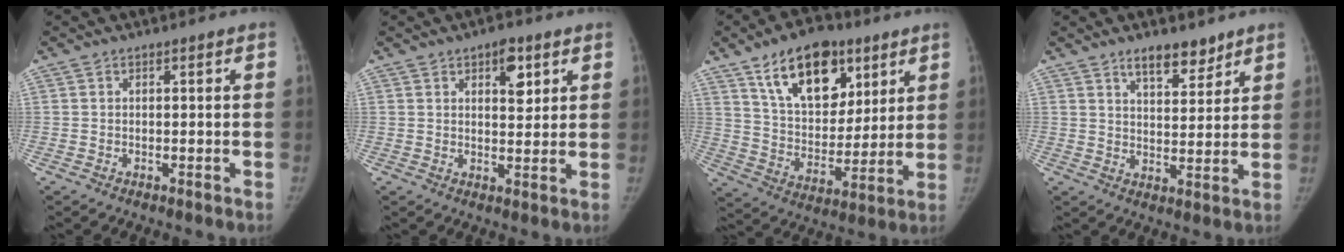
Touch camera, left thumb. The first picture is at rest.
{"total": 5.4, "force": [2.8, 2.7, 3.8], "torque": [-0.034, -0.014, 0.039]}
{"total": 19.2, "force": [10.6, 11.1, 11.6], "torque": [-0.136, -0.046, 0.182]}
{"total": 7.1, "force": [5.3, 3.0, 3.7], "torque": [-0.029, -0.038, 0.086]}